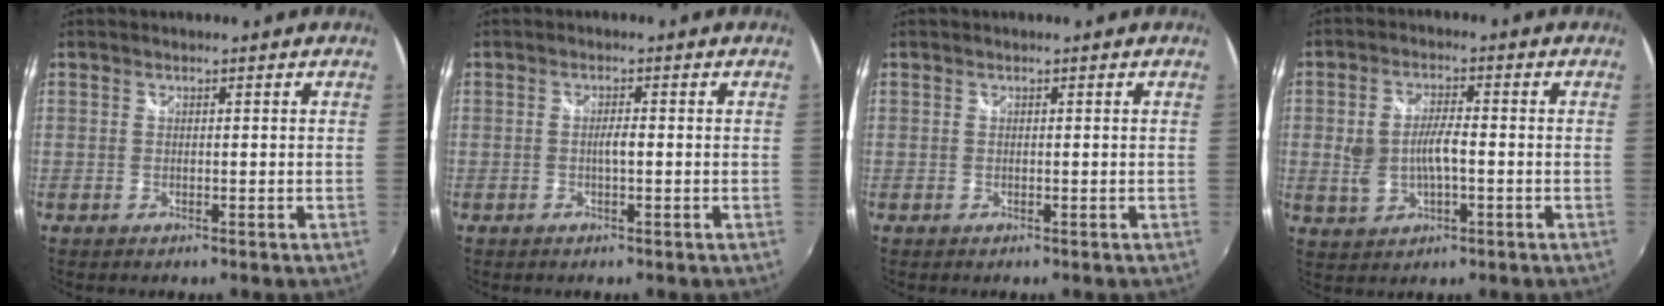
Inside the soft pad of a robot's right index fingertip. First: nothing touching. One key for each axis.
{"total": 1.9, "fx": -0.3, "fy": 0.2, "fz": 1.8, "tx": -0.034, "ty": 0.000, "tz": -0.007}
{"total": 0.0}
{"total": 8.4, "fx": -1.4, "fy": 4.9, "fz": 6.6, "tx": -0.134, "ty": 0.005, "tz": -0.020}